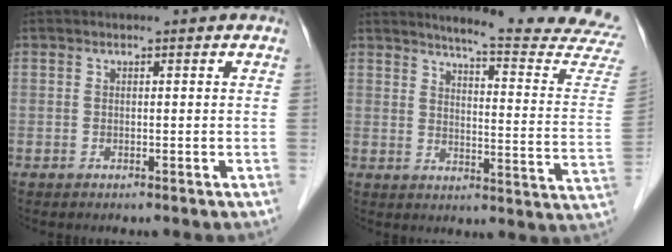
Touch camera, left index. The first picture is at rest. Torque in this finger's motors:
{"motor_torque": [0.81, -1.24, 0.09, 0.04]}